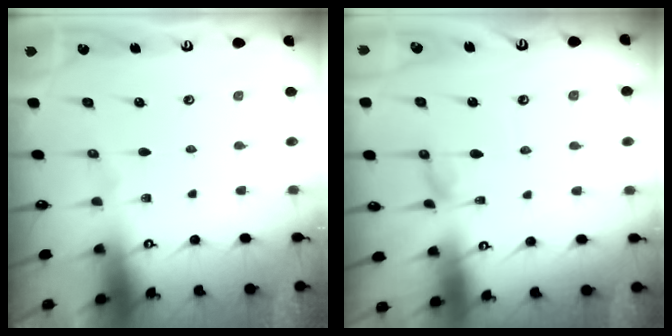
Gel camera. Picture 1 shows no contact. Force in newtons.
{"total": 1.1, "press": 1.0, "slide": 0.3}